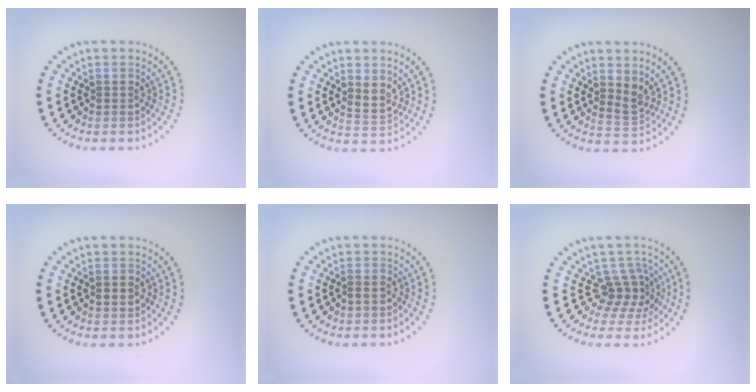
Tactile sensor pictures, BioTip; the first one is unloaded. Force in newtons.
{"total": 2.1, "press": 1.6, "slide": 1.3}
{"total": 1.9, "press": 1.6, "slide": 1.1}
{"total": 1.4, "press": 1.4, "slide": 0.1}
{"total": 0.5, "press": 0.3, "slide": 0.4}
{"total": 2.8, "press": 2.0, "slide": 2.0}